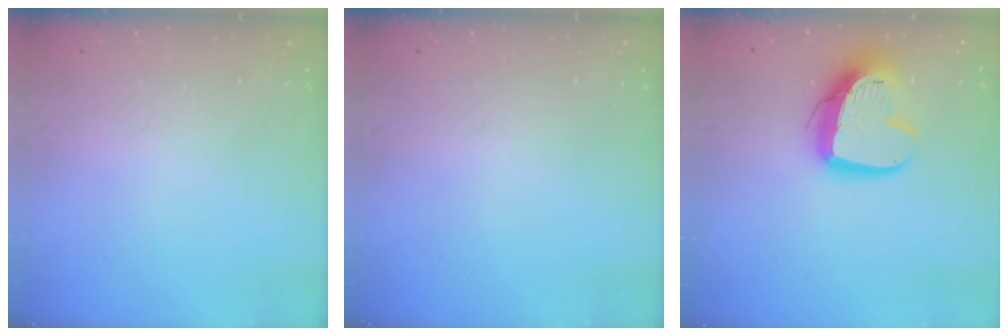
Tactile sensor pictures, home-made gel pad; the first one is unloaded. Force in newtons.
{"total": 0.0}
{"total": 15.4, "press": 15.4, "slide": 1.6}